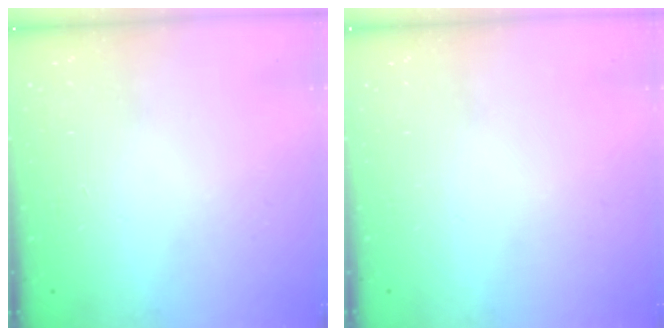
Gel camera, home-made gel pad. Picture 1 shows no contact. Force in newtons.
{"total": 0.0}